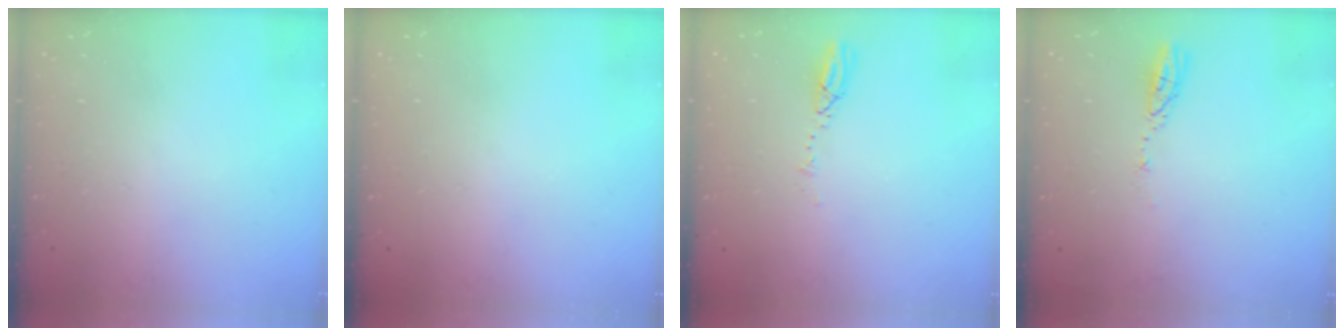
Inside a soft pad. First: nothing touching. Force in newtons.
{"total": 0.0}
{"total": 3.9, "press": 3.8, "slide": 0.4}
{"total": 3.7, "press": 3.6, "slide": 0.3}